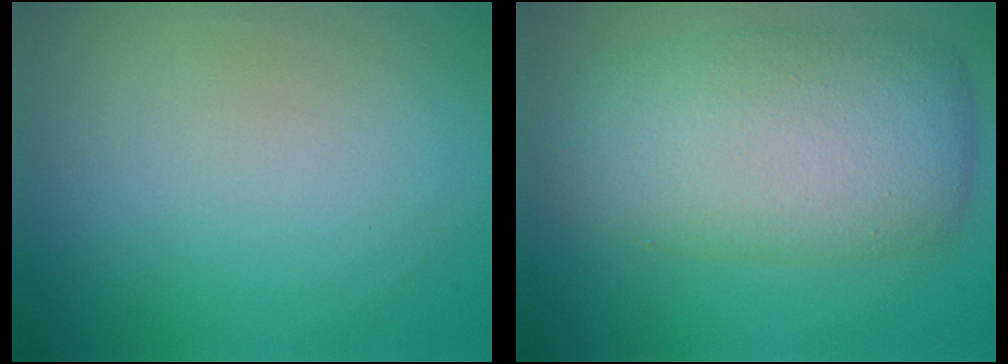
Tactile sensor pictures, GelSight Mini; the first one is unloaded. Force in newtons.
{"total": 9.7, "press": 9.7, "slide": 0.5}